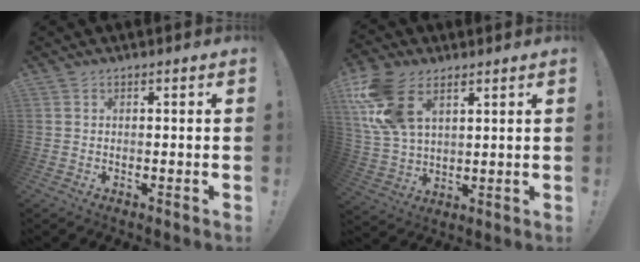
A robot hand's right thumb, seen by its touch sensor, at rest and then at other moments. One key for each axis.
{"total": 15.1, "fx": 7.3, "fy": 9.1, "fz": 9.6, "tx": -0.200, "ty": -0.018, "tz": 0.143}